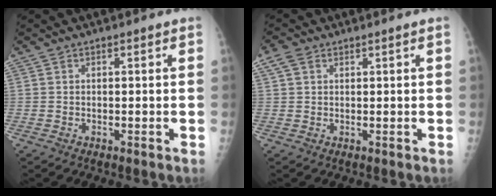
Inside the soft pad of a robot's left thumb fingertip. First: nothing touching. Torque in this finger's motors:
{"motor_torque": [0.39, 0.20, 0.11, -0.27, 0.01]}